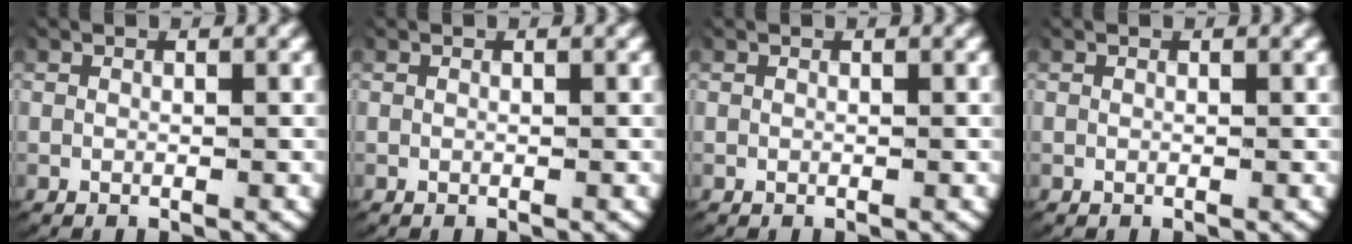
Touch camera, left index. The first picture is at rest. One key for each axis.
{"total": 0.0}
{"total": 0.0}
{"total": 0.0}